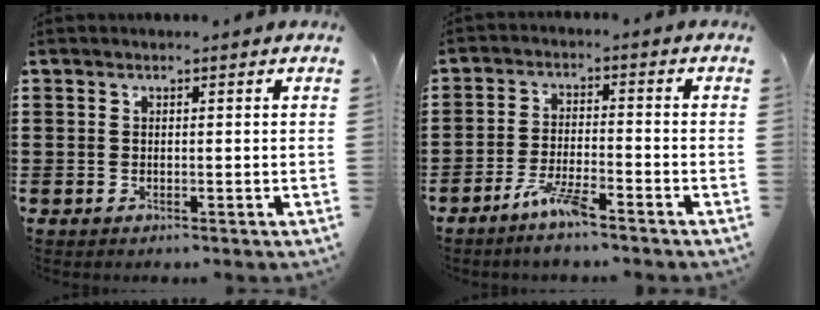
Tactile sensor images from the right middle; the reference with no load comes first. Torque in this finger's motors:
{"motor_torque": [2.14, 0.00, 0.31, 0.12]}